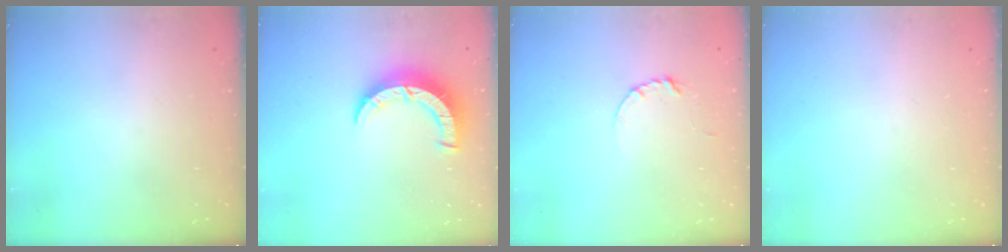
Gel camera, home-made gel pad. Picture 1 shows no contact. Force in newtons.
{"total": 8.4, "press": 8.4, "slide": 0.3}
{"total": 3.5, "press": 3.5, "slide": 0.4}
{"total": 0.0}